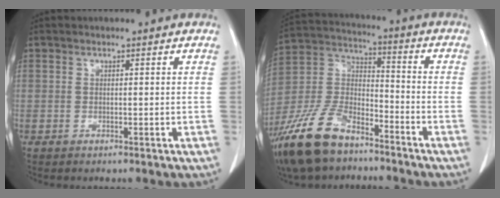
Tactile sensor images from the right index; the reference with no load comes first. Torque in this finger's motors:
{"motor_torque": [0.81, -0.94, 0.04, -0.04]}